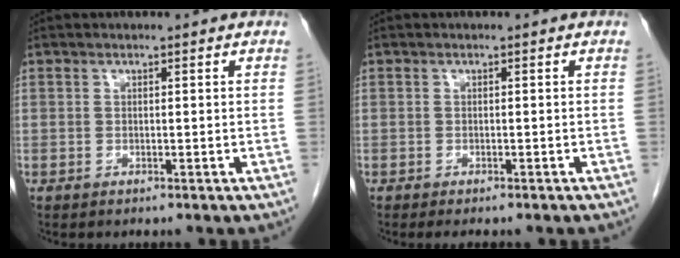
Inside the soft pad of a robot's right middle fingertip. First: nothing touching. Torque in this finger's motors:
{"motor_torque": [0.08, 0.00, 0.03, 0.00]}